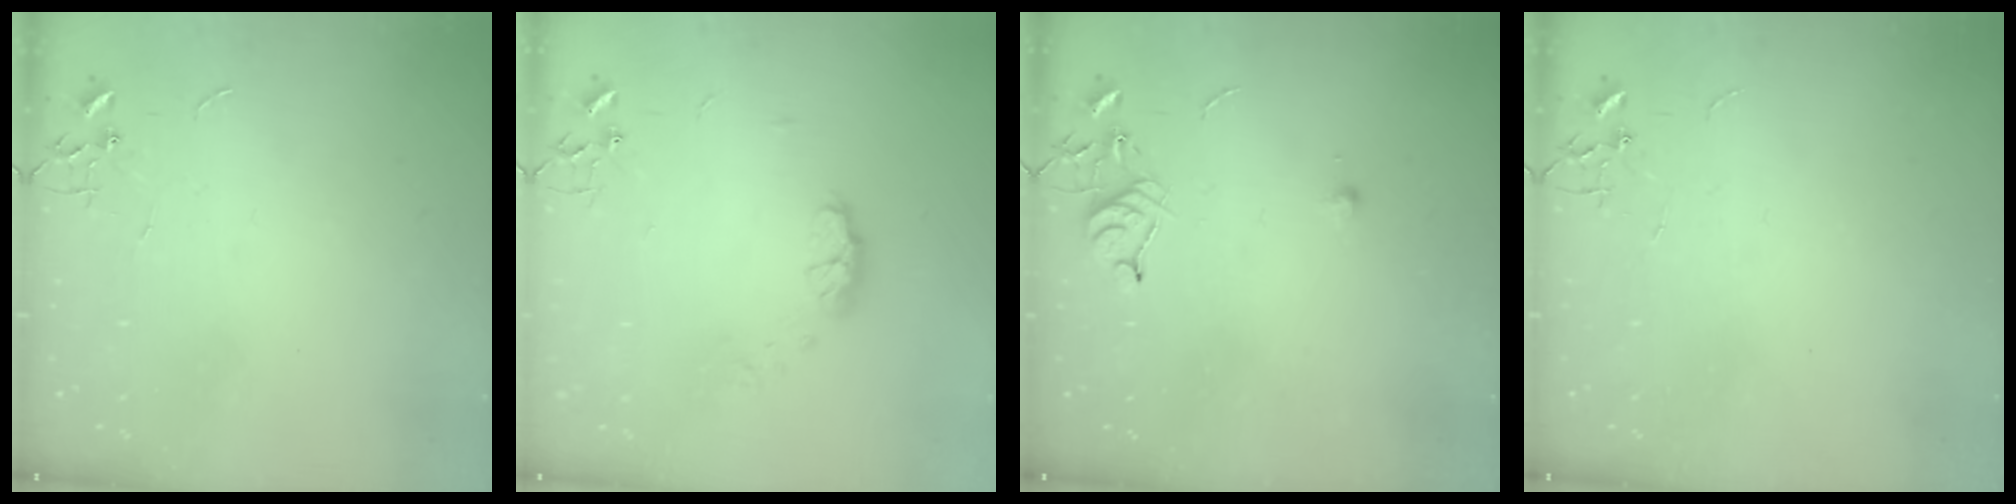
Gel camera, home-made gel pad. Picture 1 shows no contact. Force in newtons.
{"total": 7.3, "press": 7.3, "slide": 0.6}
{"total": 6.9, "press": 6.9, "slide": 1.0}
{"total": 0.0}